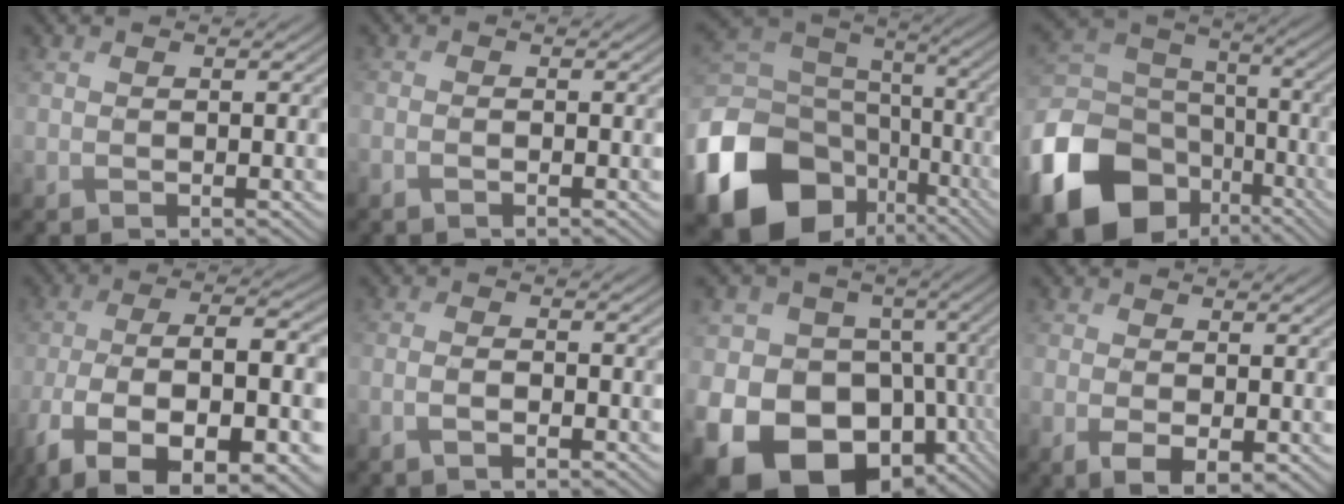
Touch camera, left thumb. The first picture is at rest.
{"total": 0.9, "force": [-0.8, -0.2, -0.1], "torque": [0.007, -0.002, -0.020]}
{"total": 20.6, "force": [-9.3, 15.7, 9.5], "torque": [-0.257, -0.051, -0.149]}
{"total": 18.9, "force": [-9.7, 14.1, 8.1], "torque": [-0.234, -0.047, -0.166]}
{"total": 14.7, "force": [-8.0, 5.2, 11.2], "torque": [-0.214, -0.018, -0.135]}
{"total": 1.5, "force": [-1.4, 0.1, 0.7], "torque": [-0.008, 0.003, -0.033]}
{"total": 20.2, "force": [-7.0, 16.2, 9.8], "torque": [-0.202, -0.031, -0.106]}
{"total": 2.7, "force": [-0.7, 1.3, 2.2], "torque": [-0.047, -0.014, -0.010]}